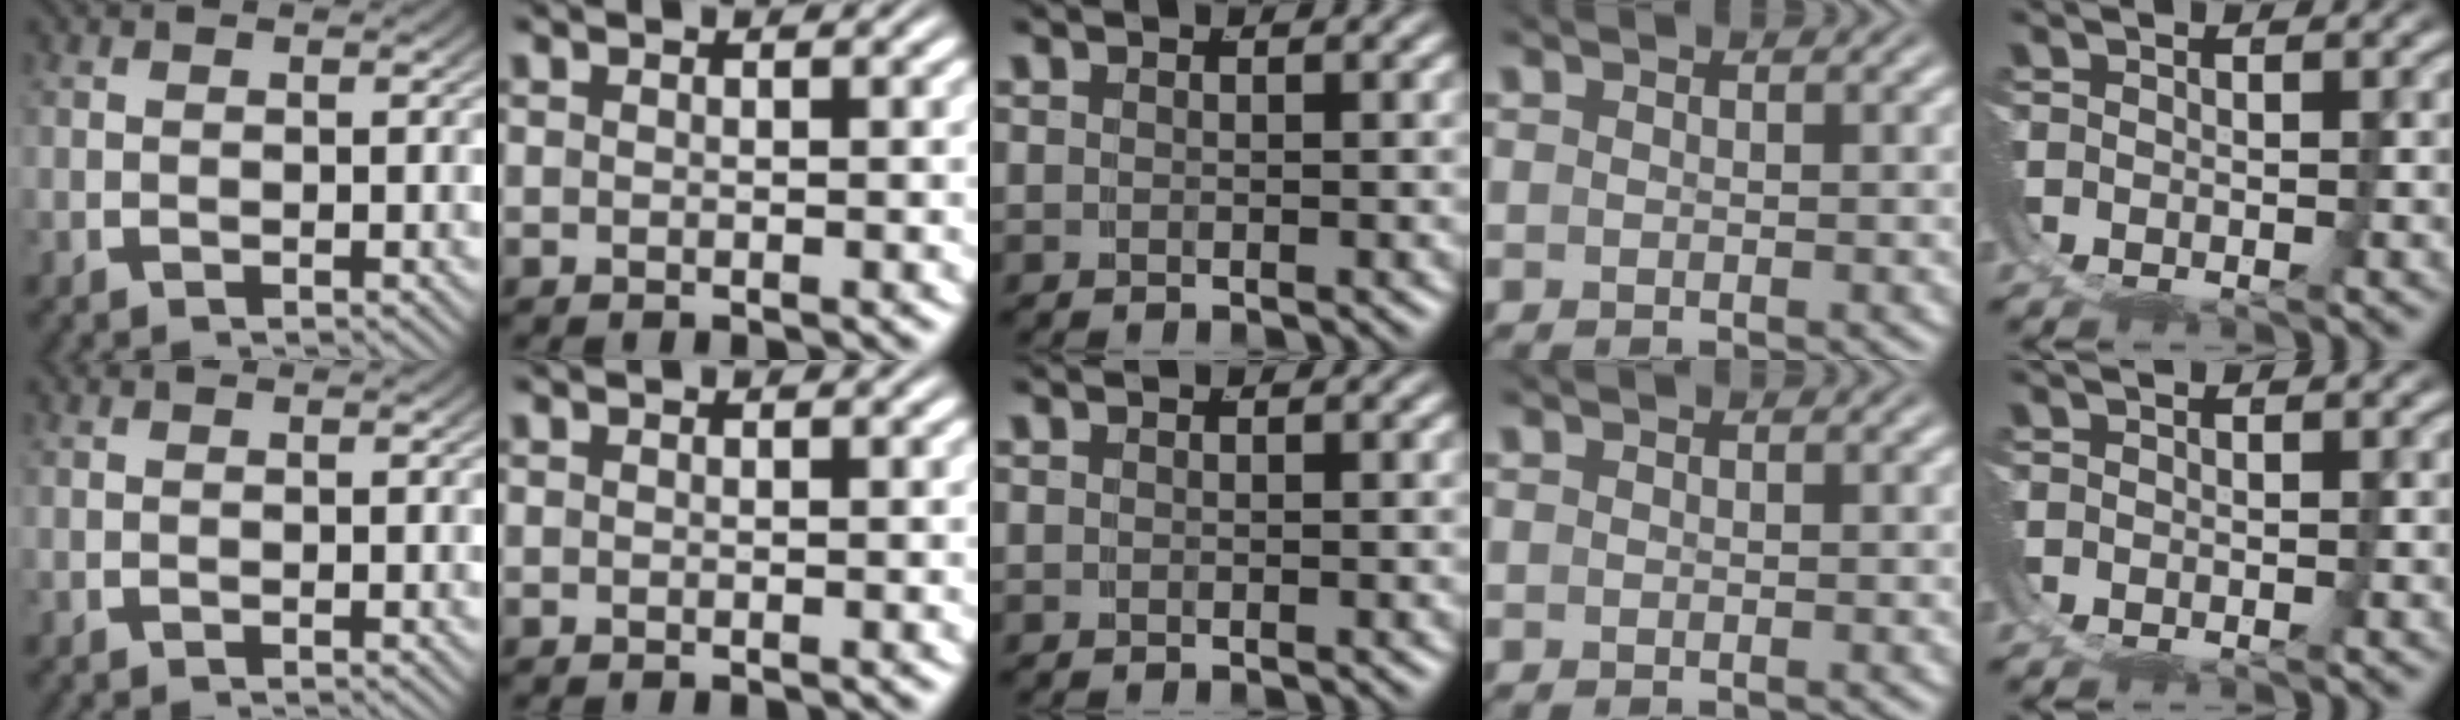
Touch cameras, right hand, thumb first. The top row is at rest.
{}